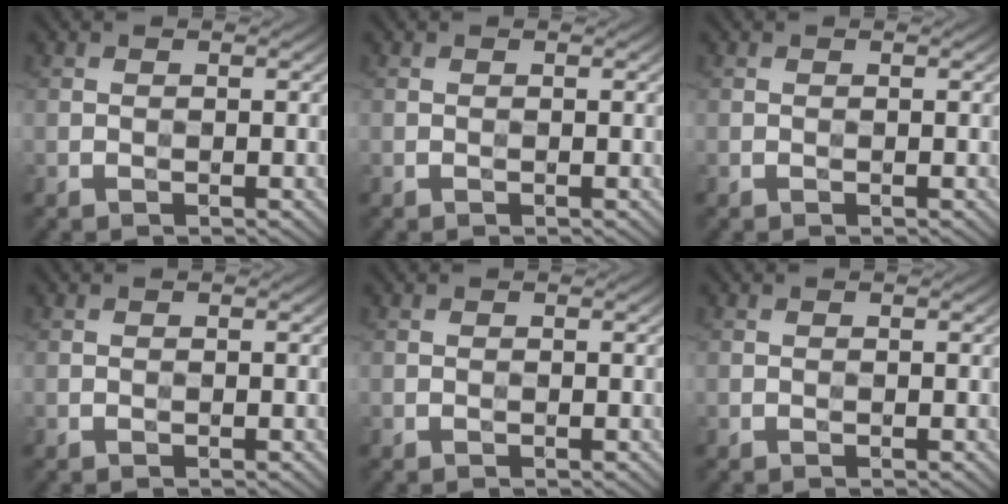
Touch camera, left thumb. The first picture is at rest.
{"total": 0.0}
{"total": 0.0}
{"total": 0.0}
{"total": 0.0}
{"total": 0.0}